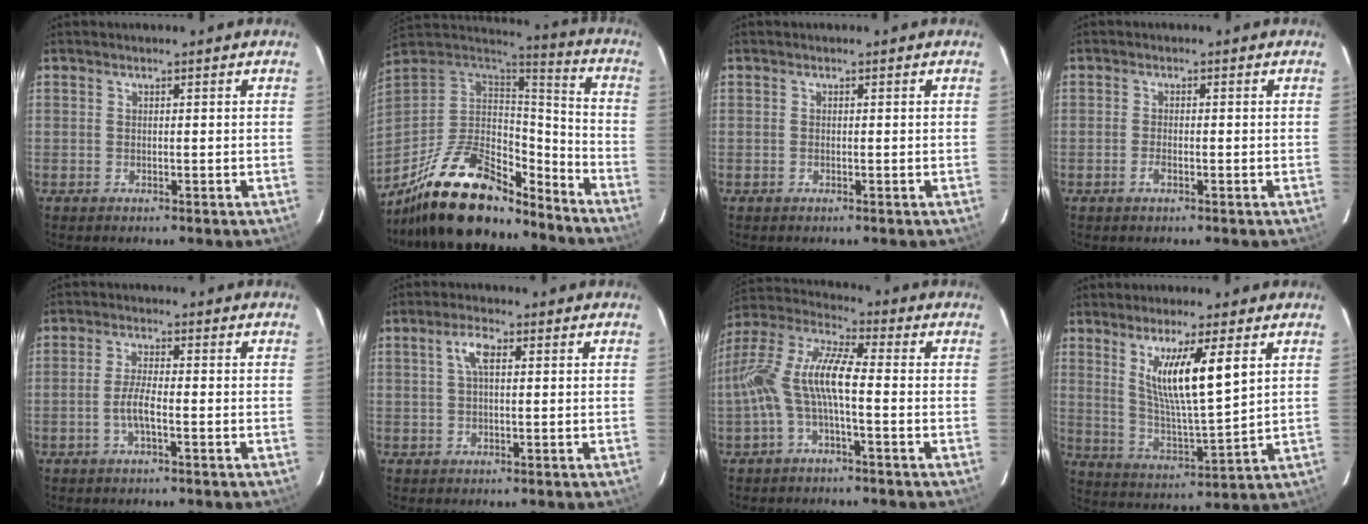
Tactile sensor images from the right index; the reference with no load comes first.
{"total": 24.2, "force": [-18.1, 9.4, 13.0], "torque": [-0.256, 0.000, -0.292]}
{"total": 0.0}
{"total": 1.7, "force": [-0.8, 0.7, 1.3], "torque": [-0.029, -0.001, -0.016]}
{"total": 3.9, "force": [-1.4, 0.6, 3.6], "torque": [-0.076, 0.001, -0.028]}
{"total": 3.7, "force": [1.0, 1.3, 3.3], "torque": [-0.066, 0.011, 0.019]}
{"total": 12.6, "force": [-2.0, 3.3, 12.0], "torque": [-0.245, 0.012, -0.042]}
{"total": 12.1, "force": [4.8, 1.0, 11.0], "torque": [-0.193, -0.017, 0.097]}